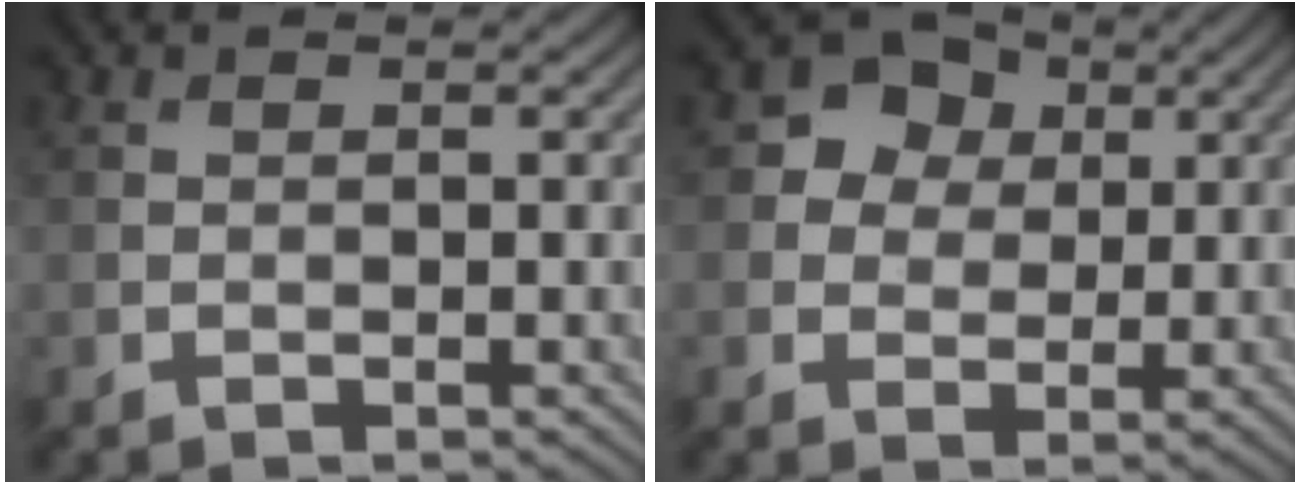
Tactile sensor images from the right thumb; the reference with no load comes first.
{"total": 6.5, "force": [2.4, 5.6, 2.4], "torque": [-0.067, 0.010, 0.029]}